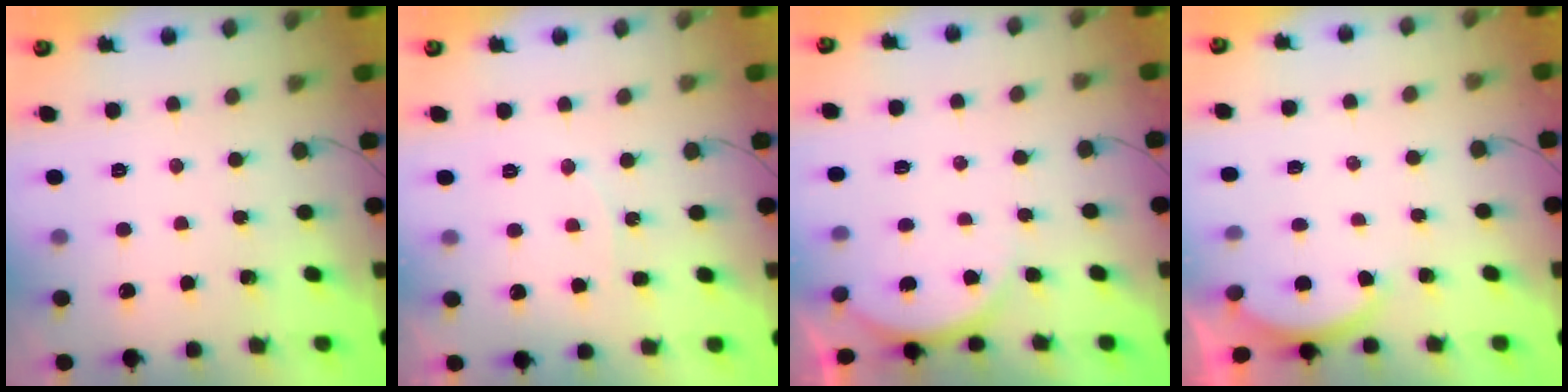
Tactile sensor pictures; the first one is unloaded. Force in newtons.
{"total": 5.4, "press": 5.1, "slide": 2.0}
{"total": 4.2, "press": 4.2, "slide": 0.6}
{"total": 1.9, "press": 1.8, "slide": 0.5}